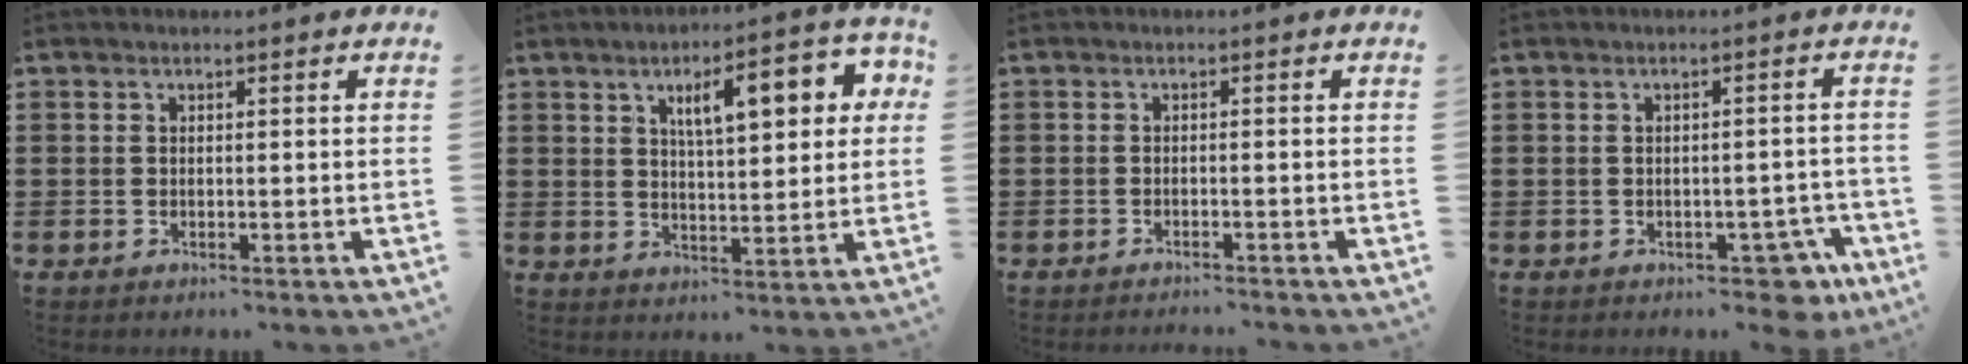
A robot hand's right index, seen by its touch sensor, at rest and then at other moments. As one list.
[{"total": 8.9, "force": [3.7, 2.9, 7.5], "torque": [-0.121, -0.005, 0.054]}, {"total": 0.9, "force": [-0.9, -0.1, 0.2], "torque": [-0.006, 0.000, -0.018]}, {"total": 3.8, "force": [-2.5, 1.7, 2.4], "torque": [-0.039, 0.008, -0.045]}]